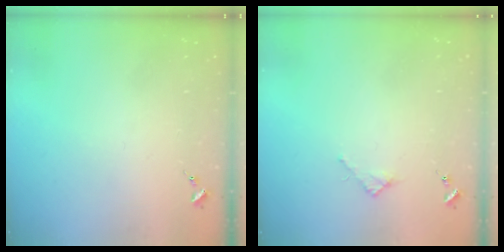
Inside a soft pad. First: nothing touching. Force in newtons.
{"total": 2.4, "press": 2.3, "slide": 0.3}